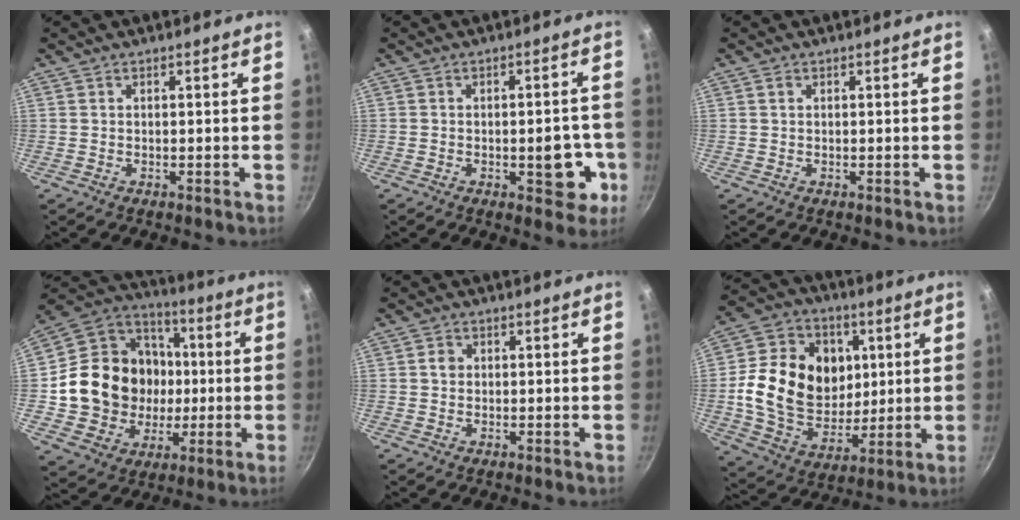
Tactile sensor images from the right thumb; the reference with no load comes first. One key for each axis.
{"total": 8.5, "fx": -2.4, "fy": 4.2, "fz": 6.9, "tx": -0.048, "ty": 0.016, "tz": -0.028}
{"total": 0.7, "fx": 0.3, "fy": 0.5, "fz": 0.4, "tx": -0.006, "ty": 0.000, "tz": 0.005}
{"total": 21.1, "fx": -0.4, "fy": 18.8, "fz": 9.6, "tx": -0.140, "ty": 0.029, "tz": 0.004}
{"total": 2.9, "fx": 0.2, "fy": 2.6, "fz": 1.2, "tx": -0.006, "ty": 0.006, "tz": 0.000}
{"total": 20.9, "fx": 2.9, "fy": 16.3, "fz": 12.7, "tx": -0.203, "ty": -0.003, "tz": 0.054}